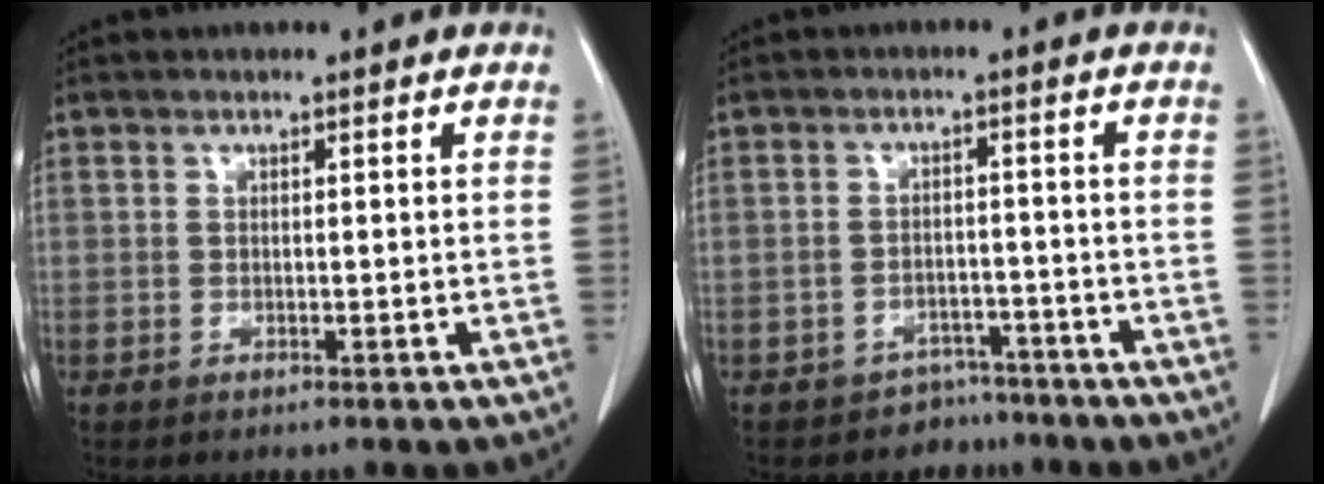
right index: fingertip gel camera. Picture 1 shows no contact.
{"total": 4.5, "force": [-3.7, 2.6, -0.3], "torque": [0.005, 0.015, -0.053]}